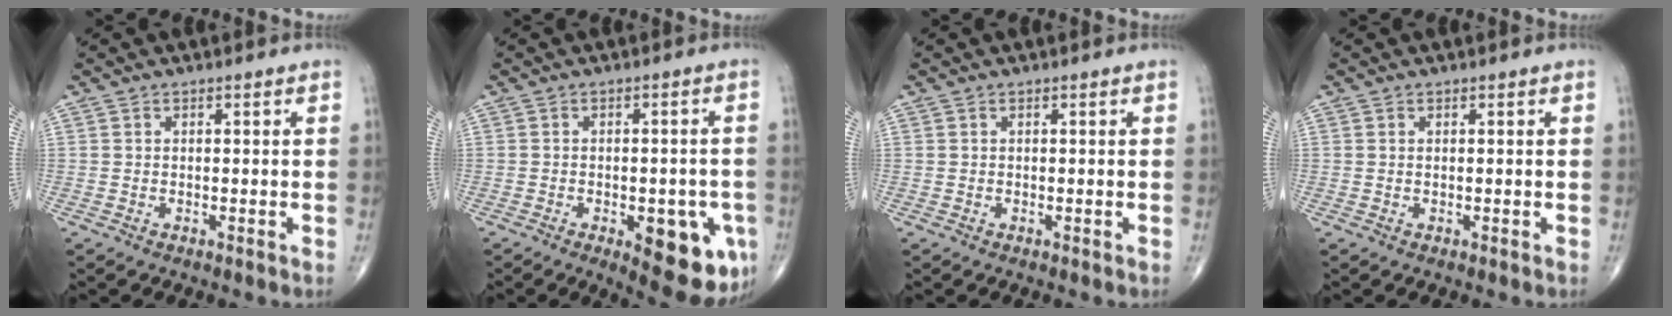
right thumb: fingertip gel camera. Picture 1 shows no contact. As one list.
[{"total": 13.2, "force": [-4.9, 5.7, 10.9], "torque": [-0.110, 0.006, -0.048]}, {"total": 0.0}, {"total": 0.0}]